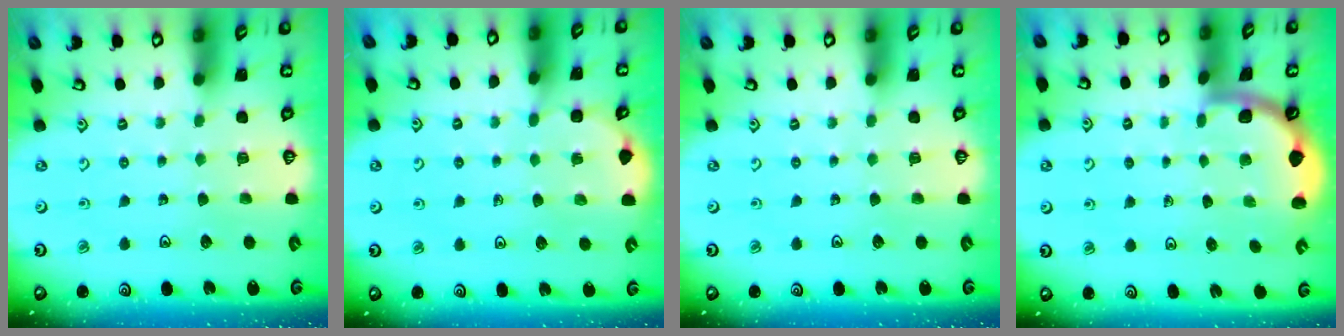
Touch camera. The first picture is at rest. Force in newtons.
{"total": 2.6, "press": 2.6, "slide": 0.3}
{"total": 0.0}
{"total": 1.7, "press": 1.7, "slide": 0.0}